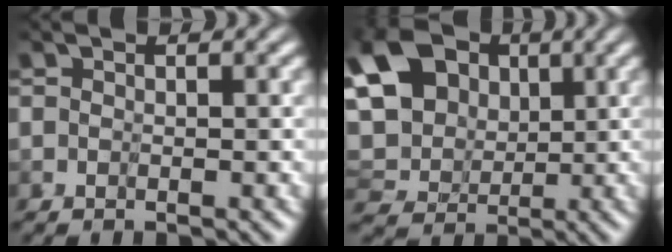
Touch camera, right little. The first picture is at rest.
{"total": 7.9, "force": [2.1, 6.3, 4.1], "torque": [-0.081, 0.013, 0.019]}